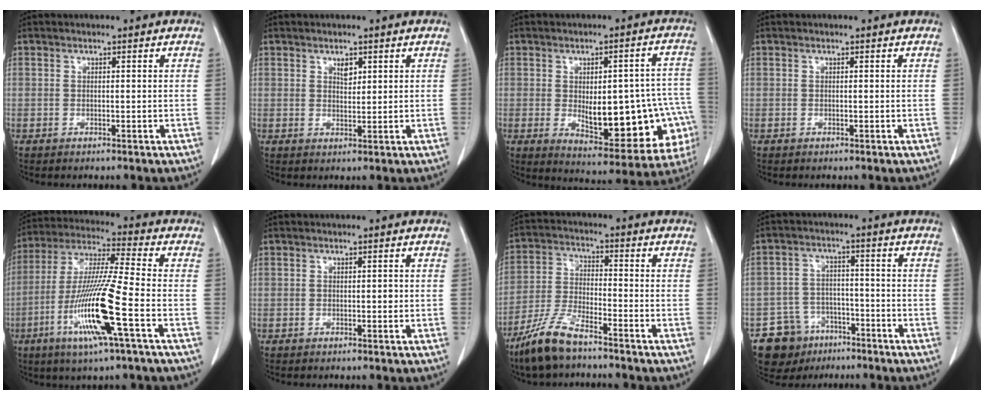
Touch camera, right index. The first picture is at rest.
{"total": 1.9, "force": [1.1, 0.9, 1.2], "torque": [-0.020, -0.003, 0.021]}
{"total": 18.8, "force": [-3.6, 7.2, 17.0], "torque": [-0.156, 0.027, -0.015]}
{"total": 0.0}
{"total": 15.3, "force": [-5.4, -0.4, 14.4], "torque": [-0.297, -0.018, -0.106]}
{"total": 0.7, "force": [-0.1, 0.3, 0.6], "torque": [-0.008, 0.001, -0.001]}
{"total": 8.9, "force": [-6.9, 1.8, 5.3], "torque": [-0.119, -0.017, -0.139]}
{"total": 8.7, "force": [-5.6, 6.5, 1.0], "torque": [-0.021, 0.024, -0.086]}